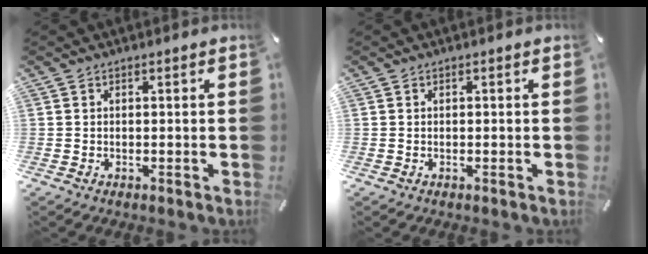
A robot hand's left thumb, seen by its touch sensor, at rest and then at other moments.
{"total": 0.0}